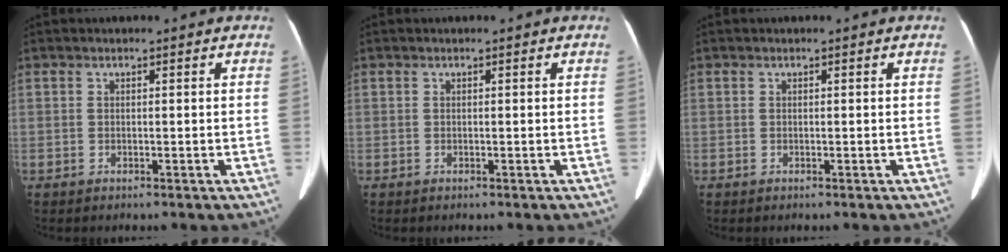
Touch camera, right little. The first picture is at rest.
{"total": 0.0}
{"total": 0.0}